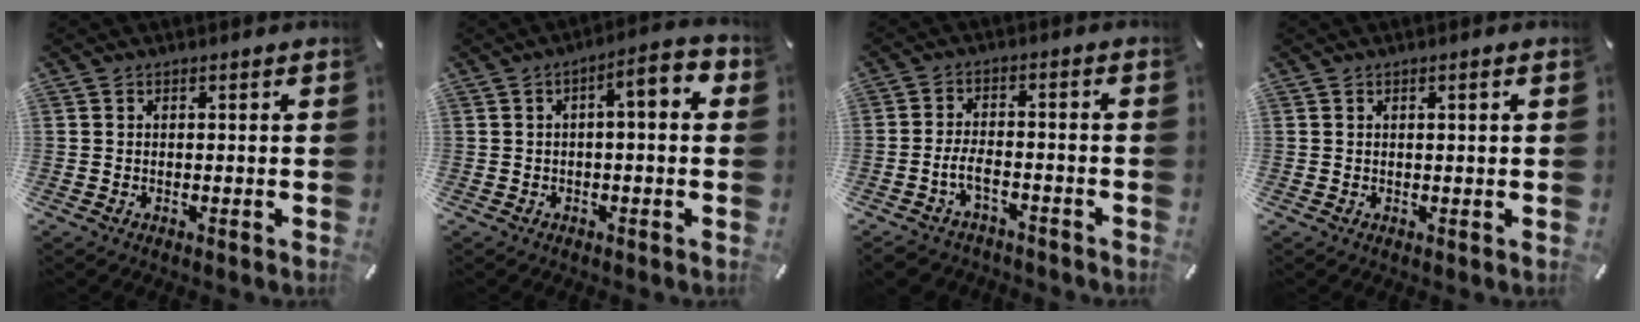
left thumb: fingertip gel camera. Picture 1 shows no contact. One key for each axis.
{"total": 6.3, "fx": 1.0, "fy": 1.8, "fz": 6.0, "tx": -0.089, "ty": -0.008, "tz": 0.011}
{"total": 5.6, "fx": -3.2, "fy": 2.8, "fz": 3.7, "tx": -0.079, "ty": 0.014, "tz": -0.062}
{"total": 1.2, "fx": 0.4, "fy": 0.1, "fz": 1.2, "tx": -0.021, "ty": -0.001, "tz": 0.006}